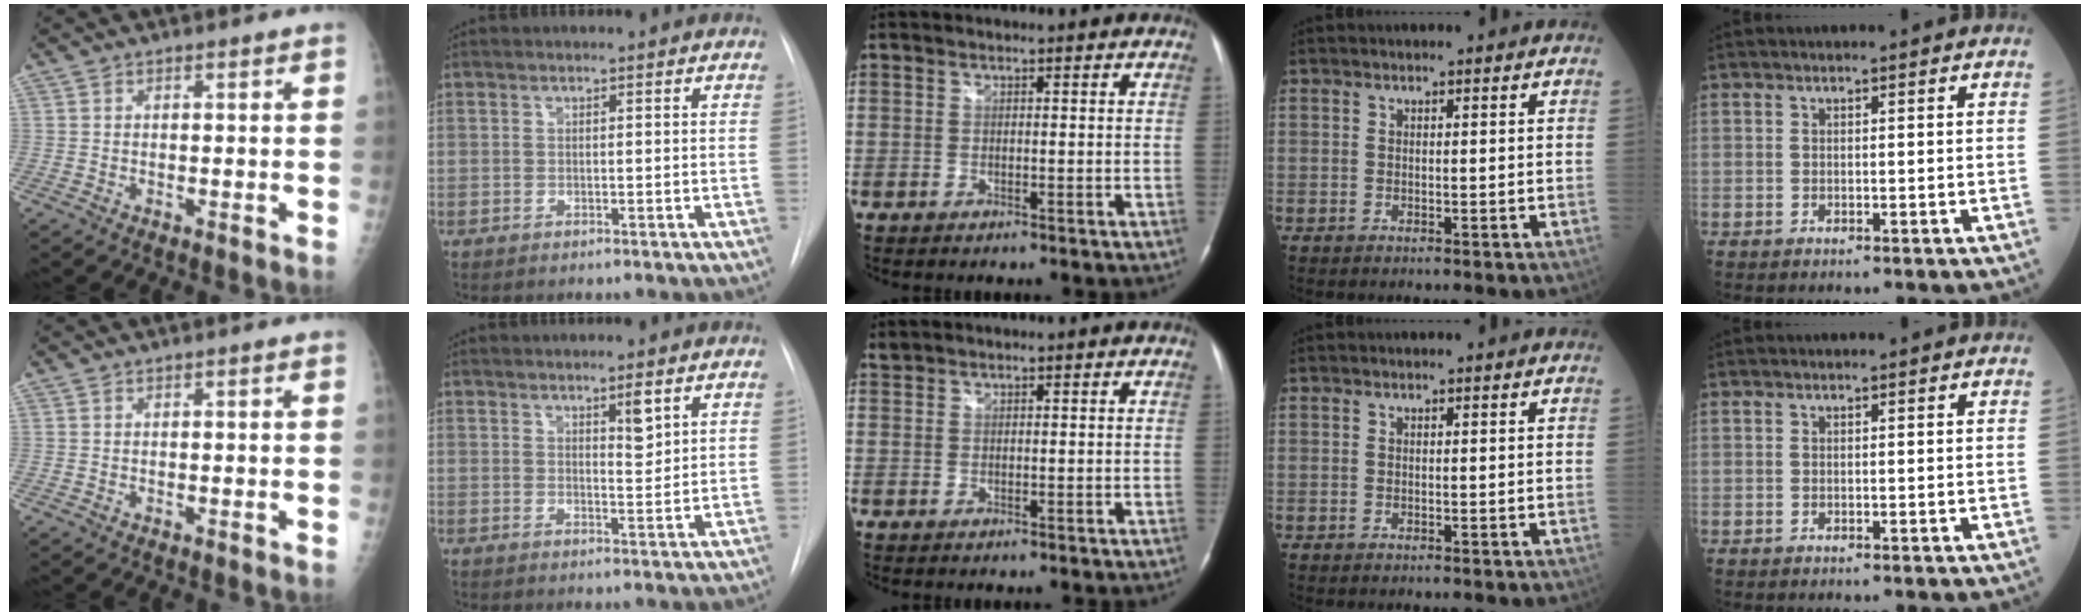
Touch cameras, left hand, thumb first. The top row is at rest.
{"index": {"total": 2.9, "force": [1.7, 0.4, 2.3], "torque": [-0.038, -0.009, 0.028]}, "middle": {"total": 0.7, "force": [0.7, 0.1, -0.1], "torque": [-0.006, 0.011, 0.018]}}